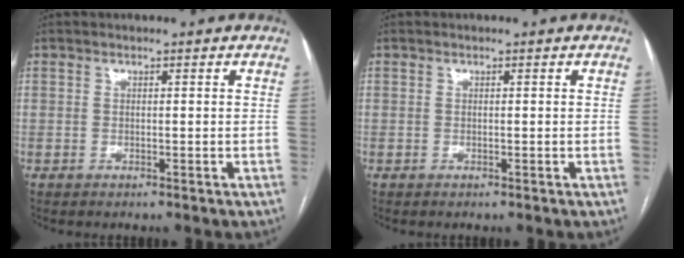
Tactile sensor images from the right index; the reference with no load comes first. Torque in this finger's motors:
{"motor_torque": [0.00, 0.00, 0.00, 0.00]}